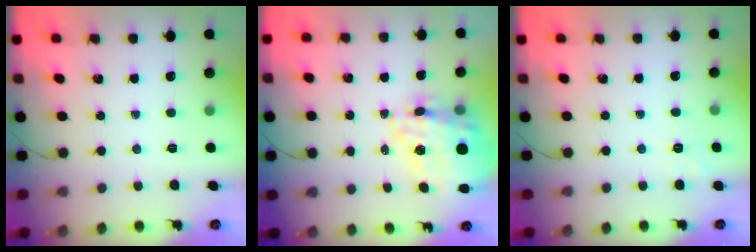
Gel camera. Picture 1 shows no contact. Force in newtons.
{"total": 22.6, "press": 22.1, "slide": 4.6}
{"total": 2.3, "press": 1.5, "slide": 1.8}